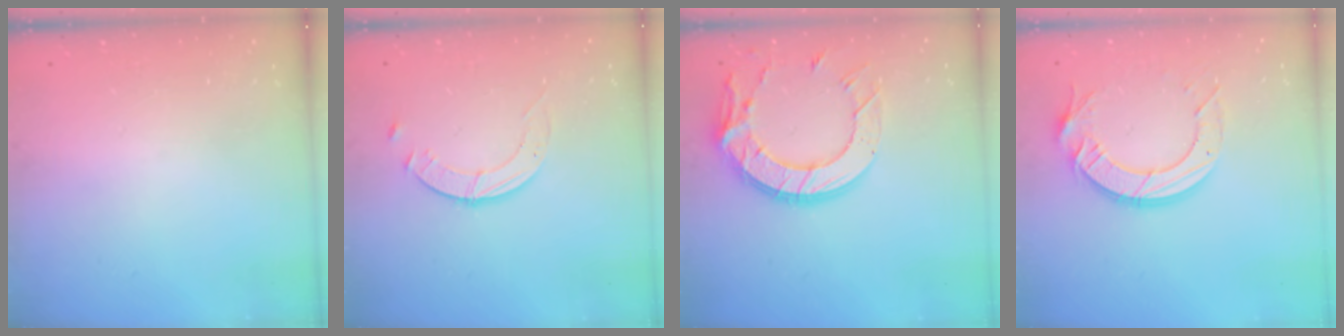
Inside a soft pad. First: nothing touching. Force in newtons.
{"total": 3.9, "press": 3.9, "slide": 0.4}
{"total": 17.3, "press": 17.2, "slide": 1.3}
{"total": 12.1, "press": 12.1, "slide": 1.0}